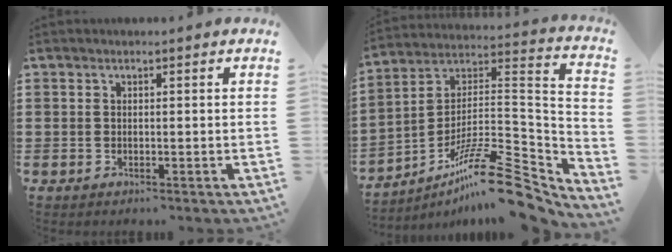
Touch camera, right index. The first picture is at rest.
{"total": 15.7, "force": [-11.4, 2.8, 10.4], "torque": [-0.172, 0.035, -0.207]}